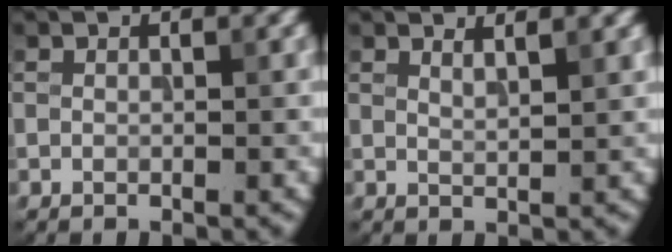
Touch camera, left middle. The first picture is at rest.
{"total": 1.5, "force": [1.3, 0.0, 0.7], "torque": [-0.011, 0.007, 0.021]}